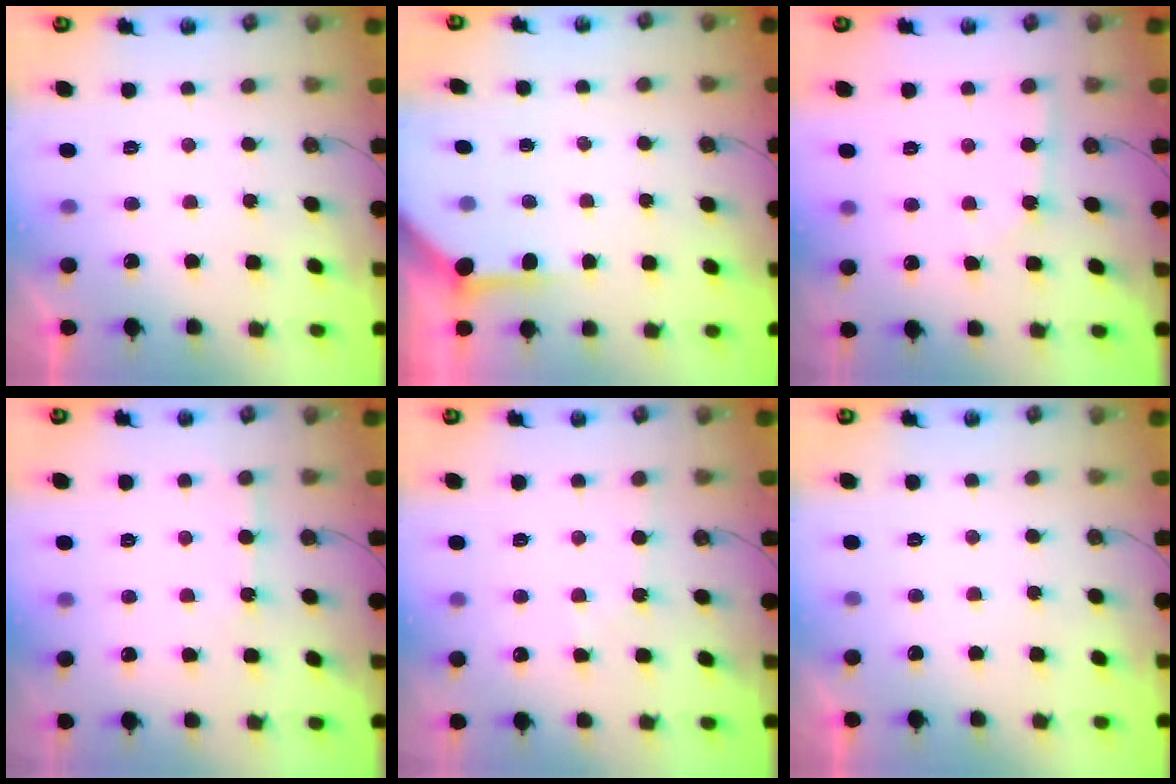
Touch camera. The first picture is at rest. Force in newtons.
{"total": 3.8, "press": 3.8, "slide": 0.4}
{"total": 1.8, "press": 1.8, "slide": 0.2}
{"total": 4.0, "press": 4.0, "slide": 0.5}
{"total": 3.9, "press": 3.9, "slide": 0.5}
{"total": 0.0}